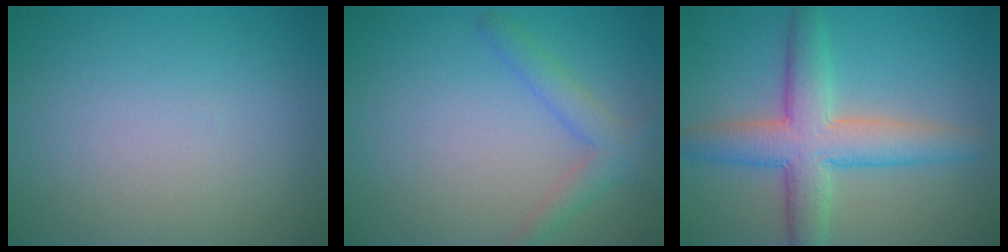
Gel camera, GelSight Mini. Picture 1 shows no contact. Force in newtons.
{"total": 2.5, "press": 2.5, "slide": 0.3}
{"total": 6.7, "press": 6.6, "slide": 0.4}